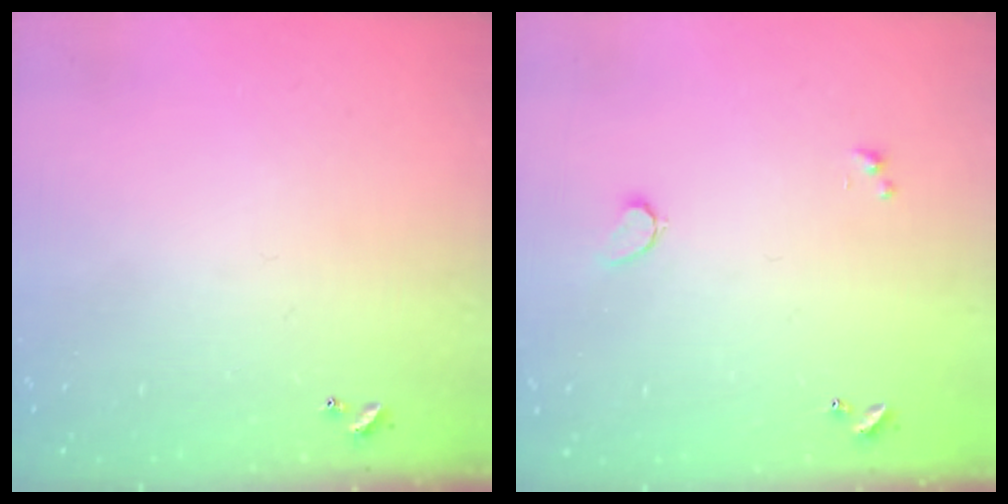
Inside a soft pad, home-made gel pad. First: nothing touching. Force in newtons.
{"total": 0.6, "press": 0.0, "slide": 0.6}